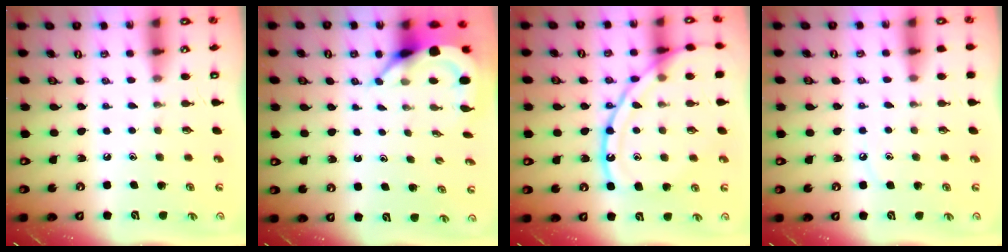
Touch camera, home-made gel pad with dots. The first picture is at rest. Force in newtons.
{"total": 5.1, "press": 5.0, "slide": 0.7}
{"total": 17.3, "press": 17.3, "slide": 1.5}
{"total": 4.4, "press": 4.3, "slide": 0.7}